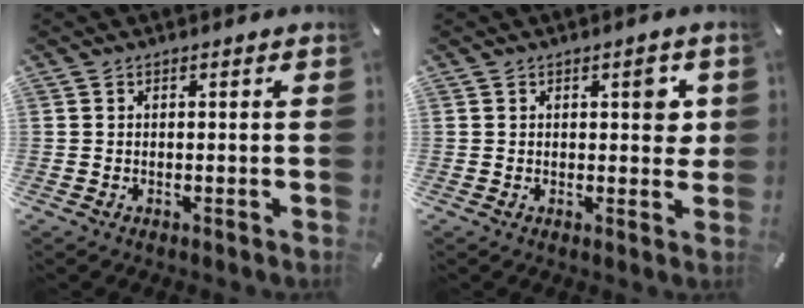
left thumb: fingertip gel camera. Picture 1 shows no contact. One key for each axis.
{"total": 4.3, "fx": 1.3, "fy": 2.2, "fz": 3.4, "tx": -0.031, "ty": -0.009, "tz": 0.012}